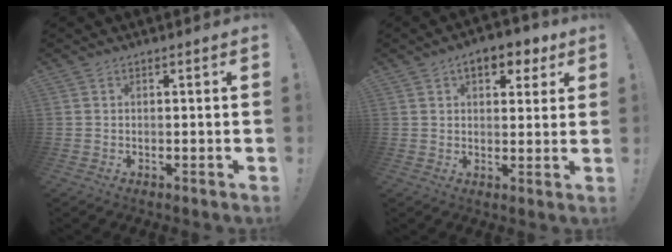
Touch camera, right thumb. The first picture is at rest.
{"total": 7.7, "force": [3.8, 4.4, 5.0], "torque": [-0.066, -0.006, 0.065]}